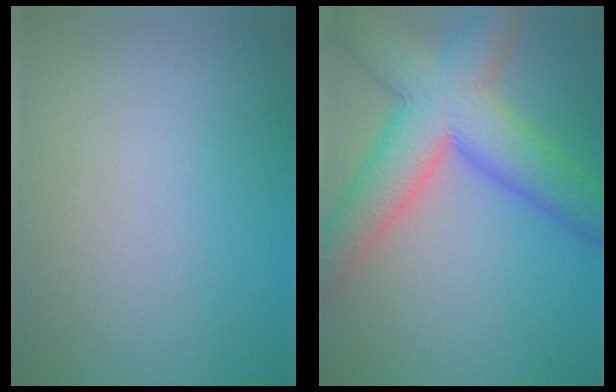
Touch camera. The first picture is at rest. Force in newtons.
{"total": 10.2, "press": 10.2, "slide": 0.5}